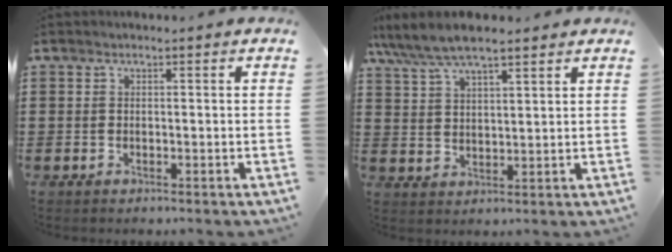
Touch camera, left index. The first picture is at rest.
{"total": 6.6, "force": [5.6, 1.6, 3.1], "torque": [-0.077, -0.013, 0.101]}